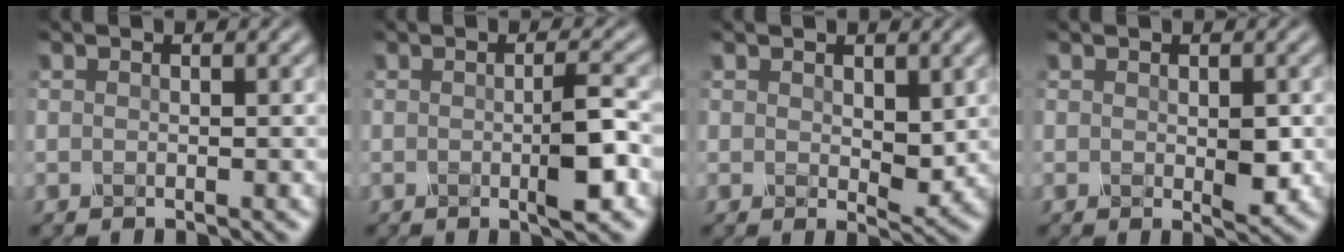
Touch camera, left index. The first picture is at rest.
{"total": 3.0, "force": [-0.5, 0.3, 2.9], "torque": [-0.056, -0.001, -0.009]}
{"total": 2.1, "force": [0.6, 1.1, 1.6], "torque": [-0.032, -0.003, 0.014]}
{"total": 1.9, "force": [-0.2, 0.7, 1.7], "torque": [-0.034, -0.003, 0.000]}